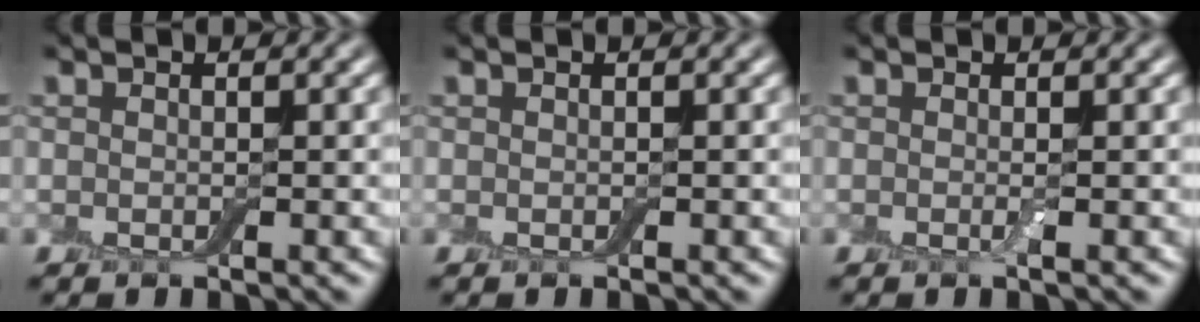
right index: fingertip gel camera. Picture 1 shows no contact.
{"total": 0.0}
{"total": 0.6, "force": [-0.1, 0.0, 0.6], "torque": [-0.016, -0.006, -0.003]}